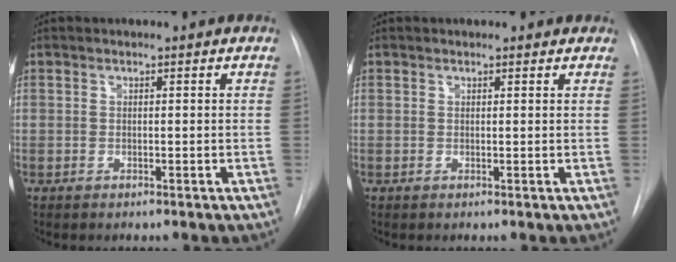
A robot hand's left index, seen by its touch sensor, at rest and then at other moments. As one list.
[{"total": 1.4, "force": [1.2, 0.7, 0.2], "torque": [-0.005, 0.002, 0.007]}]